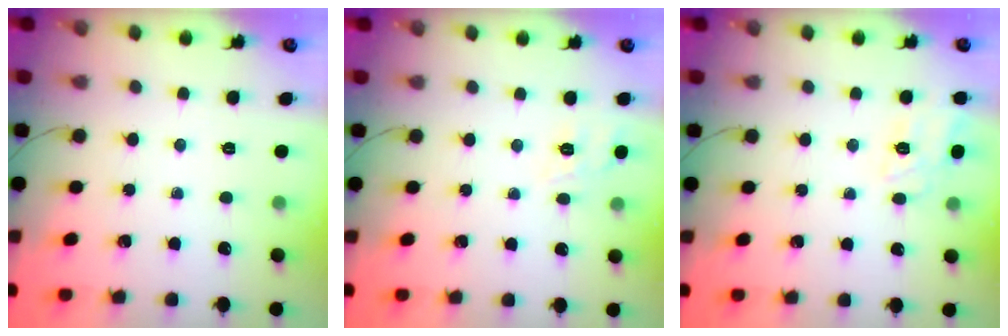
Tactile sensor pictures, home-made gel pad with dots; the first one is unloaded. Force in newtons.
{"total": 7.1, "press": 6.8, "slide": 1.8}
{"total": 12.4, "press": 12.4, "slide": 0.6}